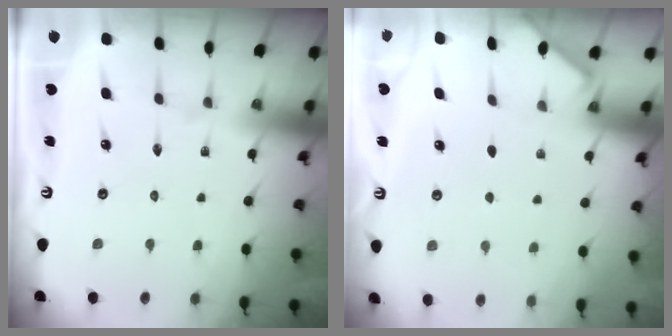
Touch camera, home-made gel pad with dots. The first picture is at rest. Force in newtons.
{"total": 2.0, "press": 2.0, "slide": 0.3}